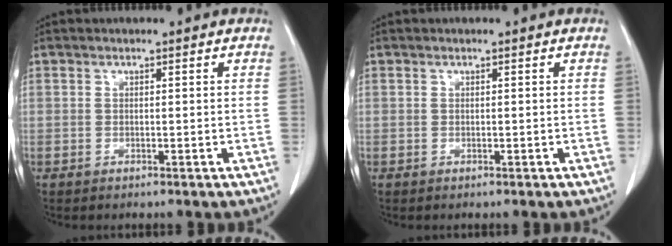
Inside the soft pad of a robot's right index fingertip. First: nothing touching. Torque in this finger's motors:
{"motor_torque": [0.00, 0.00, 0.02, 0.00]}